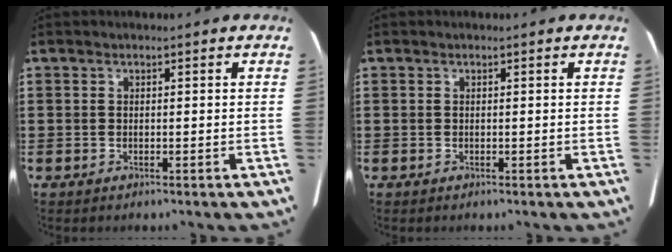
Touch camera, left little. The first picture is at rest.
{"total": 0.0}